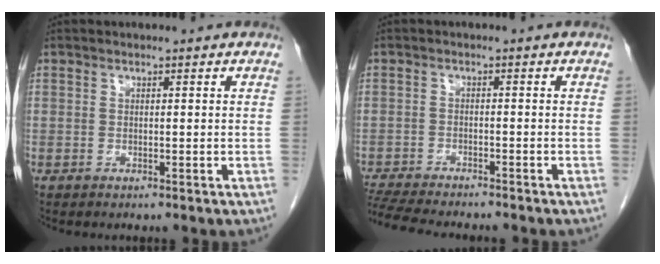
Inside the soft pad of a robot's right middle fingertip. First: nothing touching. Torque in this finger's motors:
{"motor_torque": [0.70, -0.62, 0.12, 0.07]}